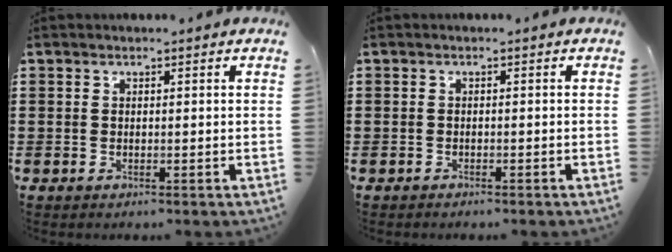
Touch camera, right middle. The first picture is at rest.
{"total": 0.7, "force": [-0.7, 0.1, 0.0], "torque": [-0.002, 0.000, -0.015]}